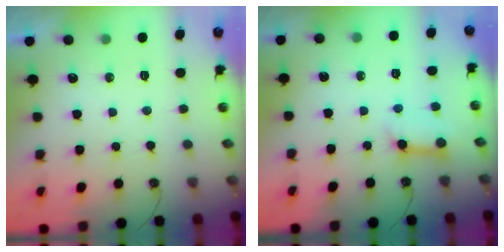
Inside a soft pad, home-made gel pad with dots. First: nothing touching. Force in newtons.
{"total": 8.6, "press": 8.5, "slide": 1.0}